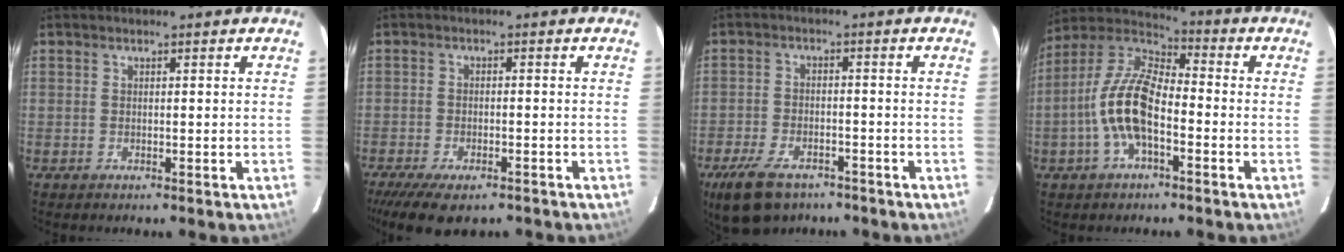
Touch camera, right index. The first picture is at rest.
{"total": 10.9, "force": [-8.2, 3.8, 6.1], "torque": [-0.142, -0.033, -0.134]}
{"total": 11.1, "force": [-7.8, 5.5, 5.7], "torque": [-0.141, -0.014, -0.136]}
{"total": 12.8, "force": [-3.8, 5.4, 11.0], "torque": [-0.231, 0.010, -0.077]}